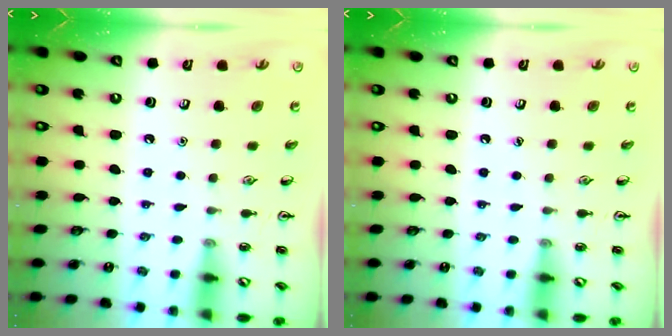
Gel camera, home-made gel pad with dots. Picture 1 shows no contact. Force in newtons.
{"total": 0.0}